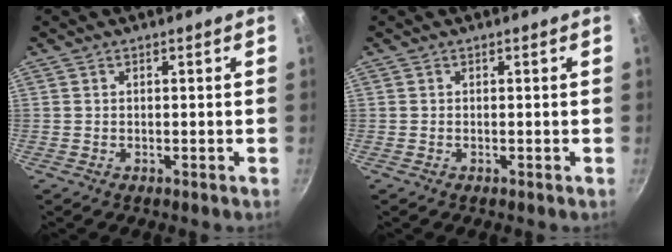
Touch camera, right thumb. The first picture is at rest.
{"total": 0.0}